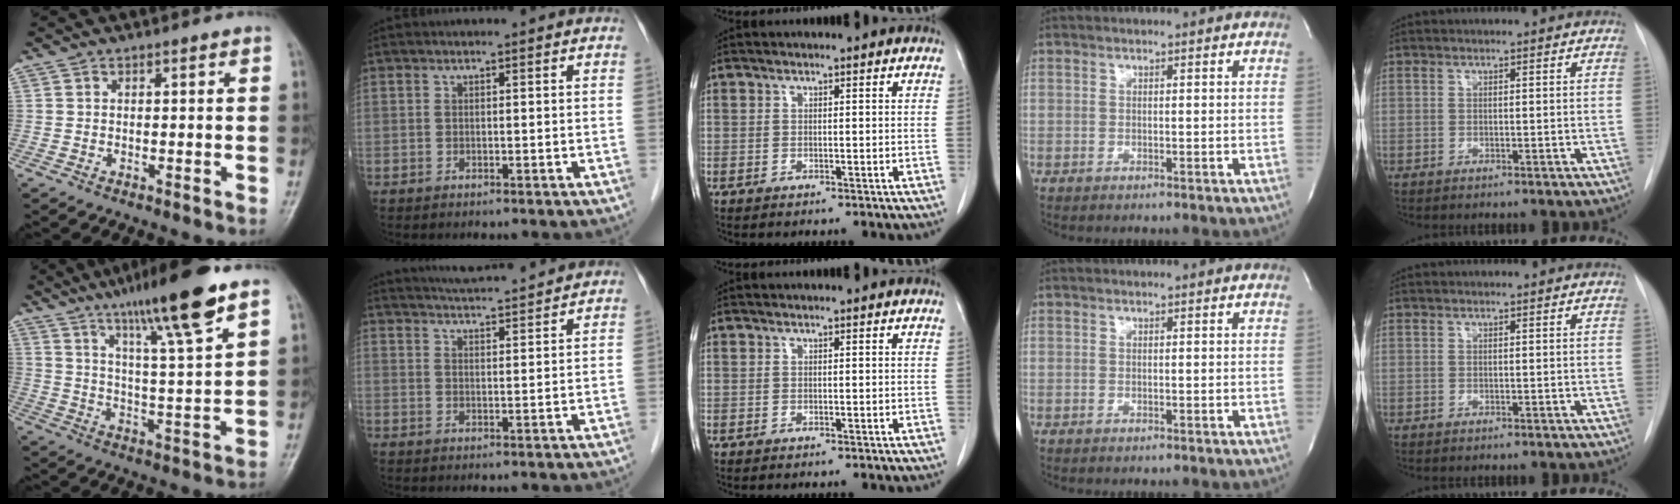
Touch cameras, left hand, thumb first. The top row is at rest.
{"thumb": {"total": 15.9, "force": [10.3, 1.3, 12.0], "torque": [-0.193, -0.045, 0.170]}, "index": {"total": 10.7, "force": [10.1, 0.4, 3.5], "torque": [-0.062, 0.018, 0.145]}}